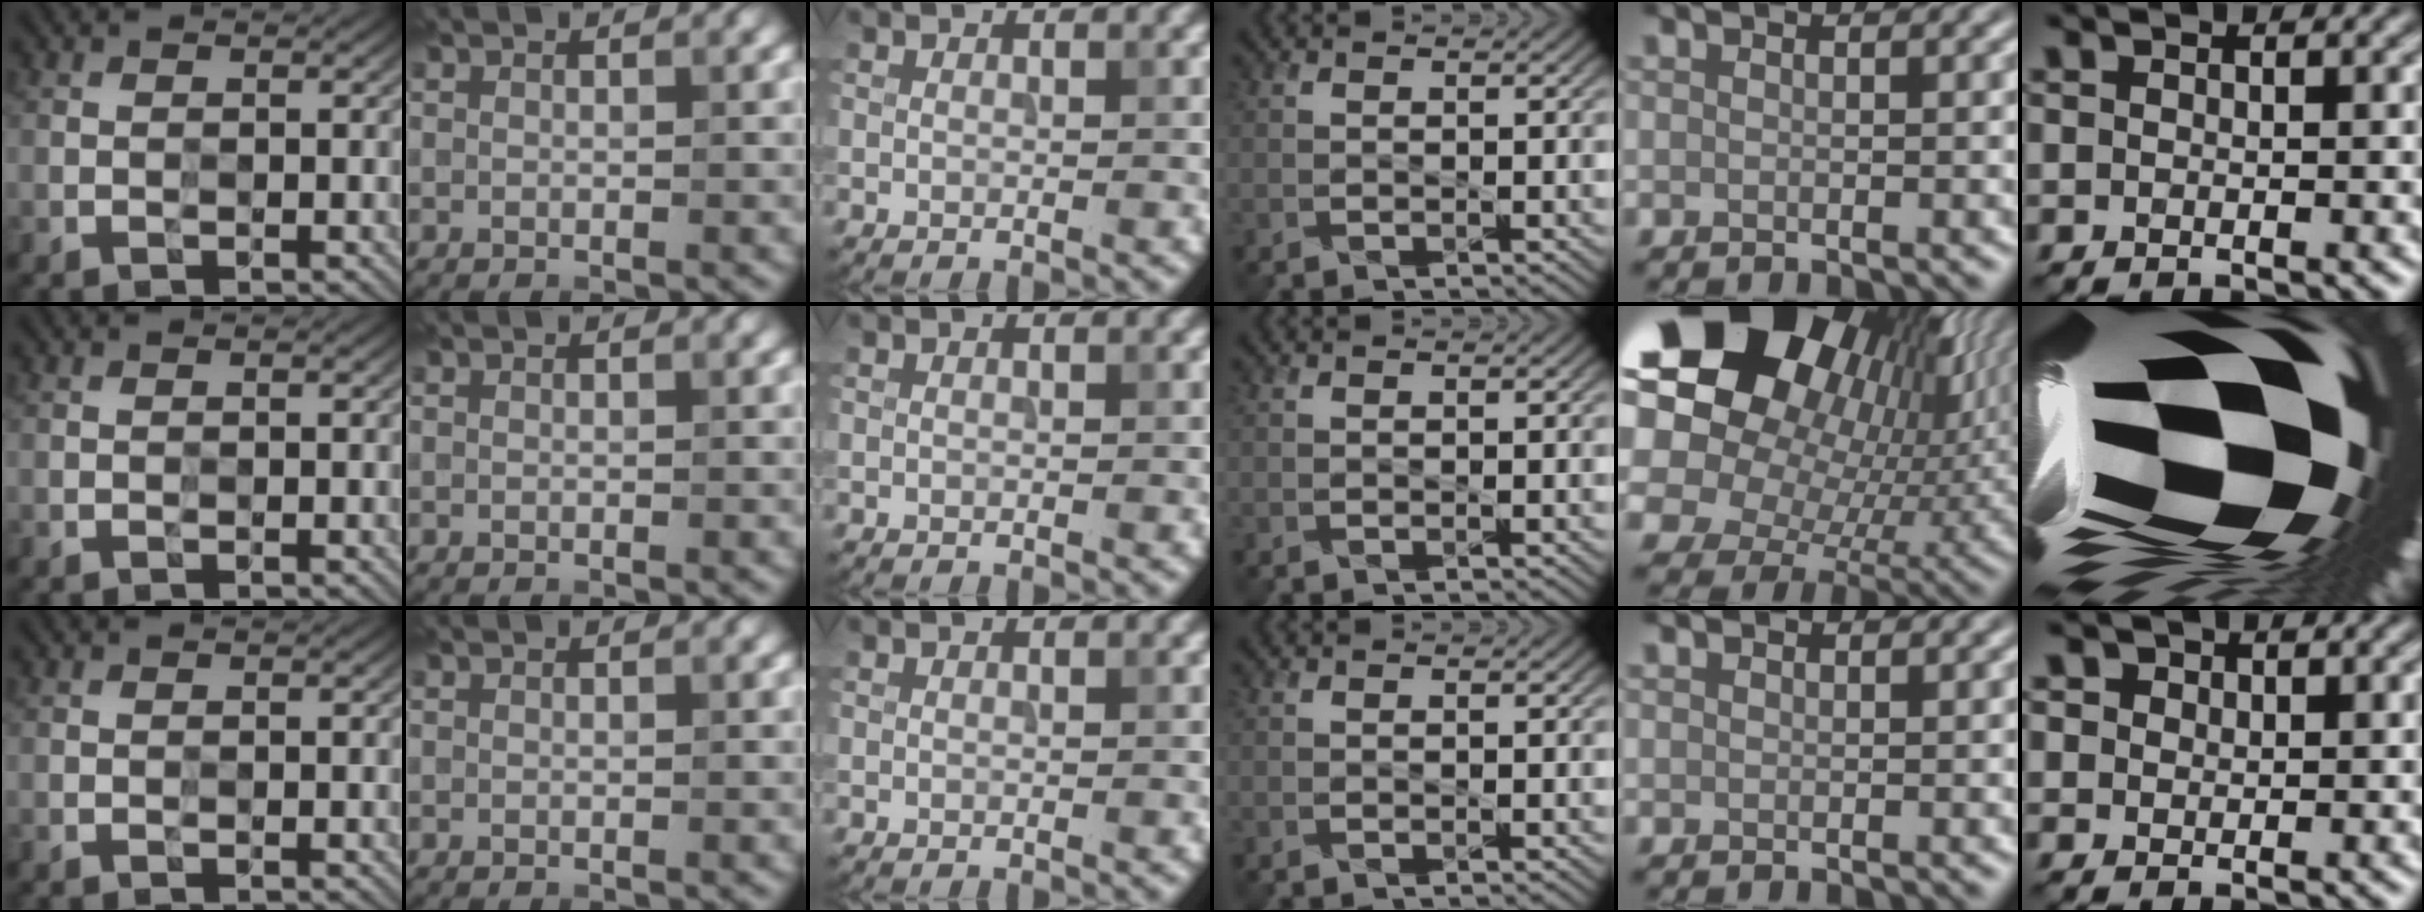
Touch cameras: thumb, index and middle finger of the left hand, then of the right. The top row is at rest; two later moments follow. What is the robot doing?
{"motion": "press", "object": "button"}